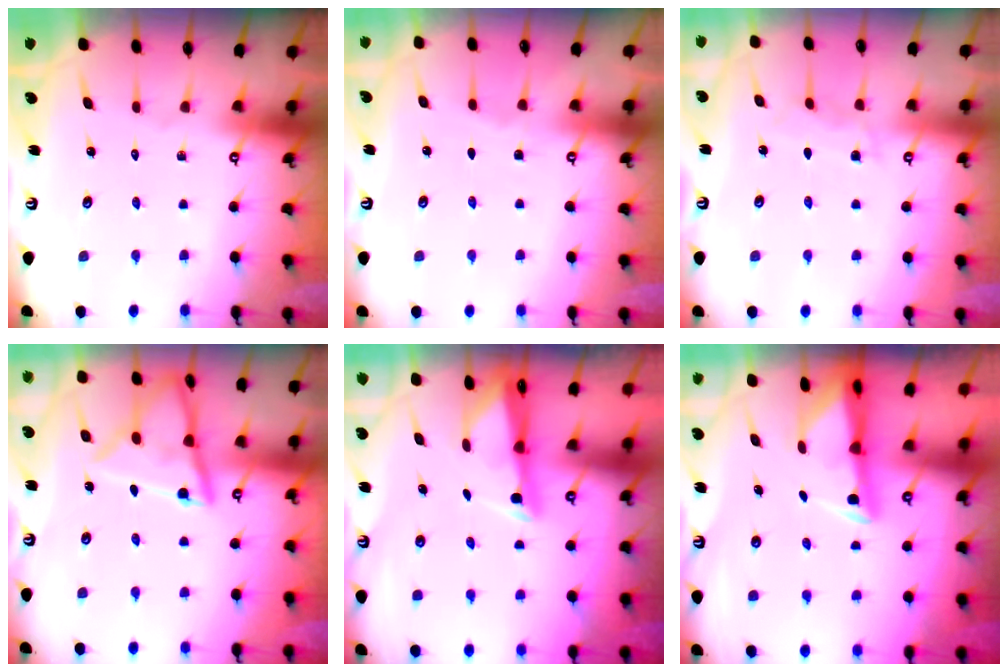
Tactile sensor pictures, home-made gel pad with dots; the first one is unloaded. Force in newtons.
{"total": 2.1, "press": 2.1, "slide": 0.3}
{"total": 4.9, "press": 4.9, "slide": 0.3}
{"total": 12.3, "press": 12.3, "slide": 1.0}
{"total": 2.6, "press": 2.6, "slide": 0.3}
{"total": 2.9, "press": 2.8, "slide": 0.6}